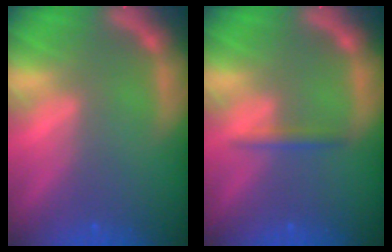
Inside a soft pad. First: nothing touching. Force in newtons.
{"total": 1.4}